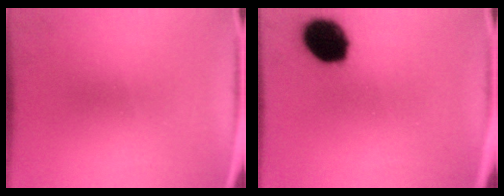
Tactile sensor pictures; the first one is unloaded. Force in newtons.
{"total": 13.8}